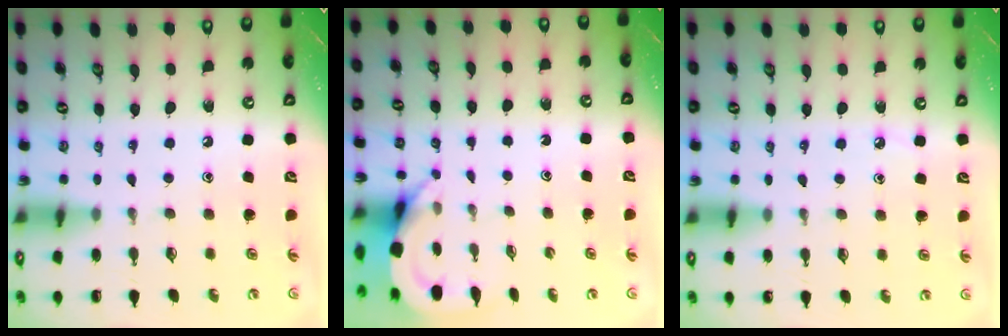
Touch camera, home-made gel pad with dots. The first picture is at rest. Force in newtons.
{"total": 3.8, "press": 3.8, "slide": 0.3}
{"total": 3.8, "press": 3.8, "slide": 0.2}